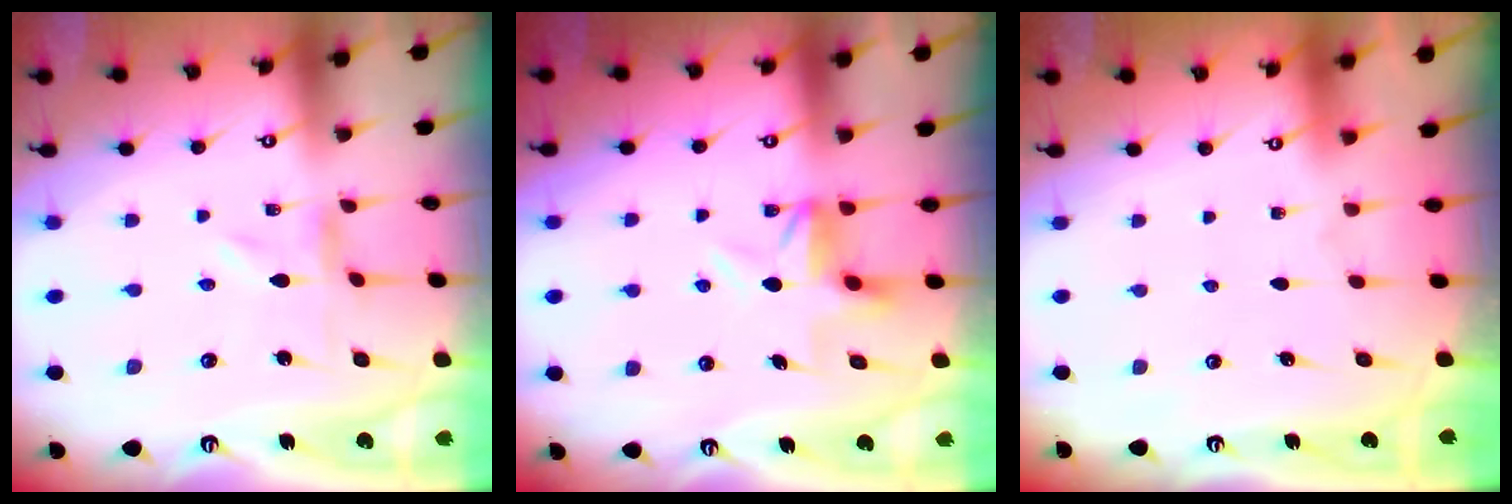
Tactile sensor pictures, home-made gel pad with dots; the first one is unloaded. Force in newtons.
{"total": 5.0, "press": 5.0, "slide": 0.2}
{"total": 1.6, "press": 1.6, "slide": 0.2}